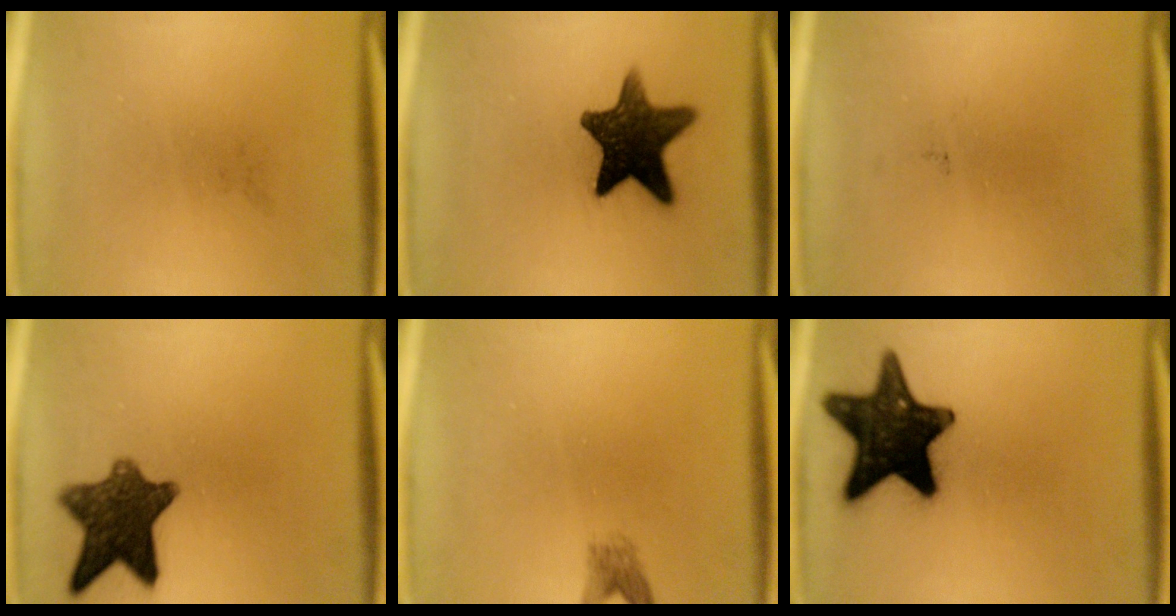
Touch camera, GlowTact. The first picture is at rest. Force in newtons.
{"total": 13.8}
{"total": 0.0}
{"total": 11.0}
{"total": 1.8}
{"total": 18.2}